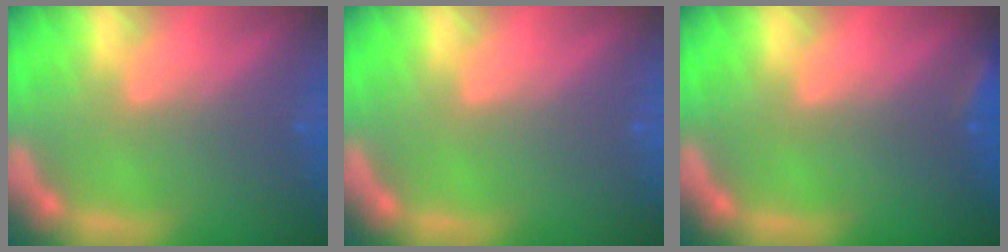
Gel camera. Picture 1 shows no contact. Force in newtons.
{"total": 0.0}
{"total": 1.9}